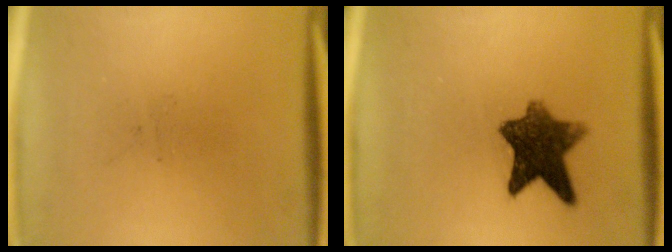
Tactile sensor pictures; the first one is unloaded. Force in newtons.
{"total": 8.9}